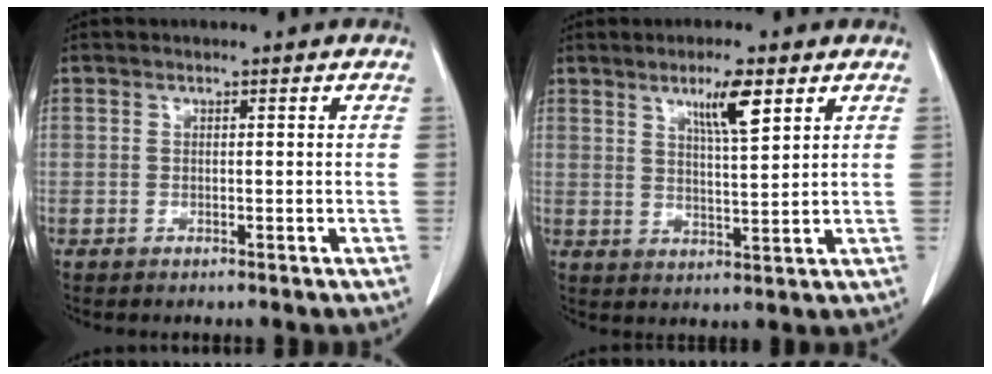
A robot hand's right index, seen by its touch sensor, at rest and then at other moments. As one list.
[{"total": 6.2, "force": [3.5, 0.5, 5.1], "torque": [-0.088, -0.003, 0.060]}]